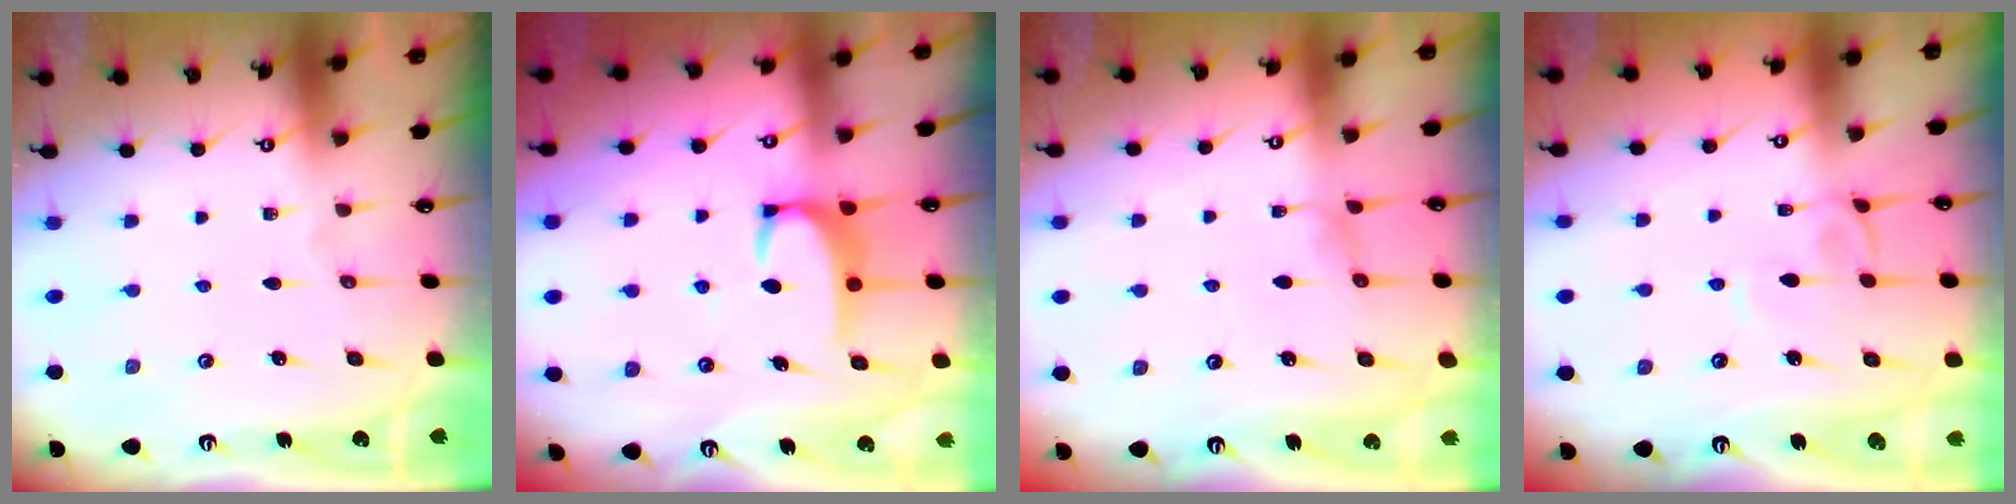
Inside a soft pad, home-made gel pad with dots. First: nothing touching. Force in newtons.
{"total": 3.4, "press": 3.4, "slide": 0.3}
{"total": 1.5, "press": 1.4, "slide": 0.3}
{"total": 2.8, "press": 2.8, "slide": 0.2}